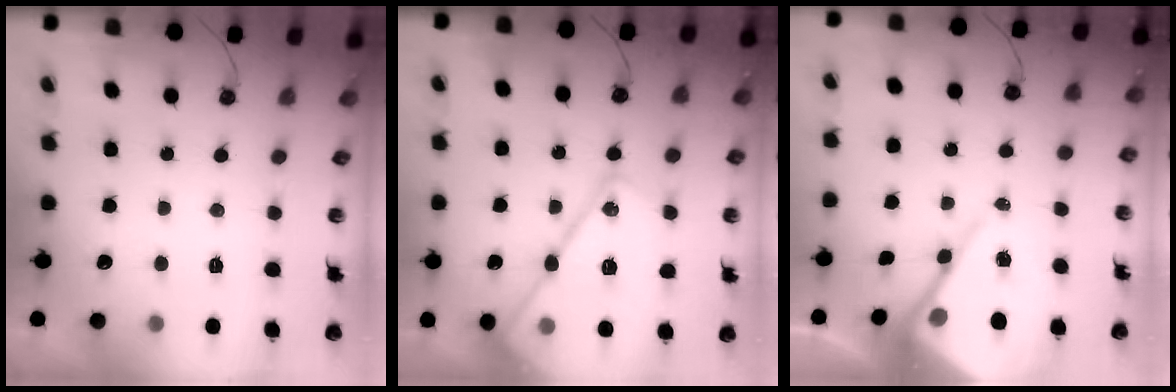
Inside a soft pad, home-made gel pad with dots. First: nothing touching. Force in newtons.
{"total": 22.4, "press": 22.2, "slide": 2.4}
{"total": 12.6, "press": 12.5, "slide": 1.3}